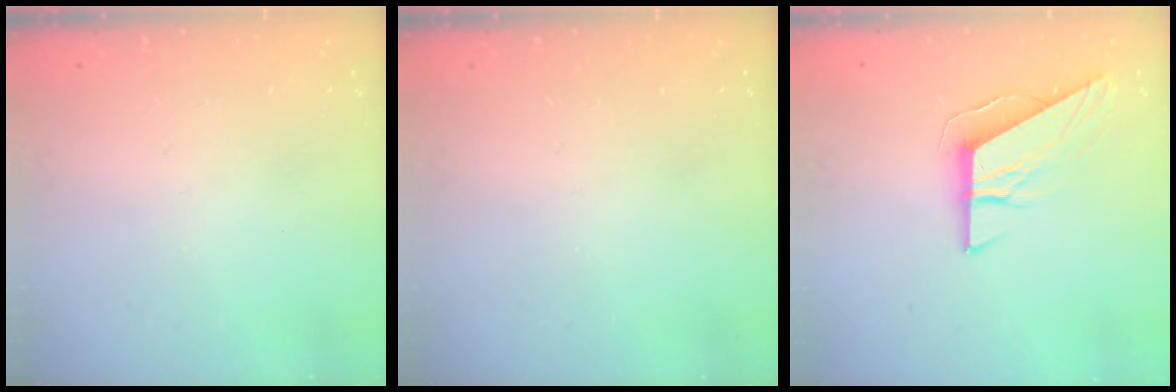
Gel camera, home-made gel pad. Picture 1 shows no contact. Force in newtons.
{"total": 0.0}
{"total": 9.2, "press": 9.2, "slide": 0.6}